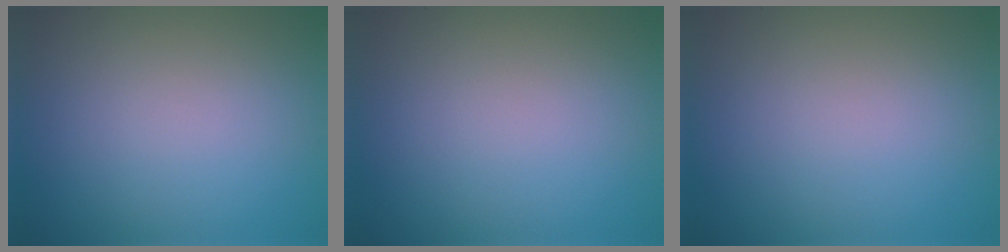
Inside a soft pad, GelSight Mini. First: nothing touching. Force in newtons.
{"total": 0.0}
{"total": 0.0}